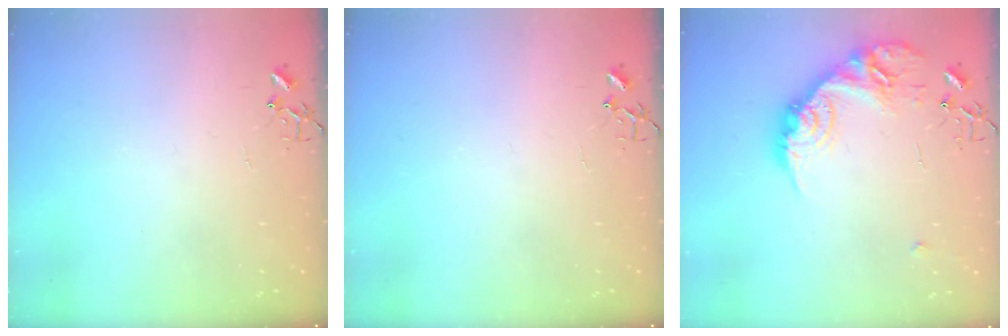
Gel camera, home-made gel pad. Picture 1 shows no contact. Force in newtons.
{"total": 0.0}
{"total": 18.9, "press": 18.8, "slide": 1.2}